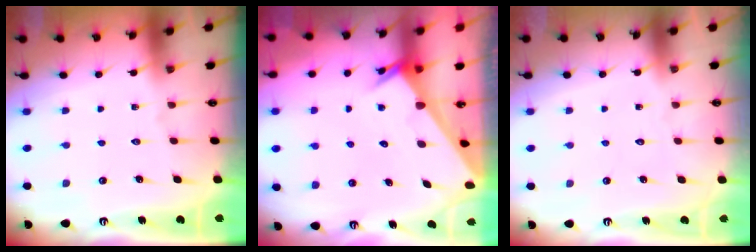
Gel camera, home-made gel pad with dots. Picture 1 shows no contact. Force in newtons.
{"total": 2.0, "press": 2.0, "slide": 0.1}
{"total": 1.8, "press": 1.7, "slide": 0.1}